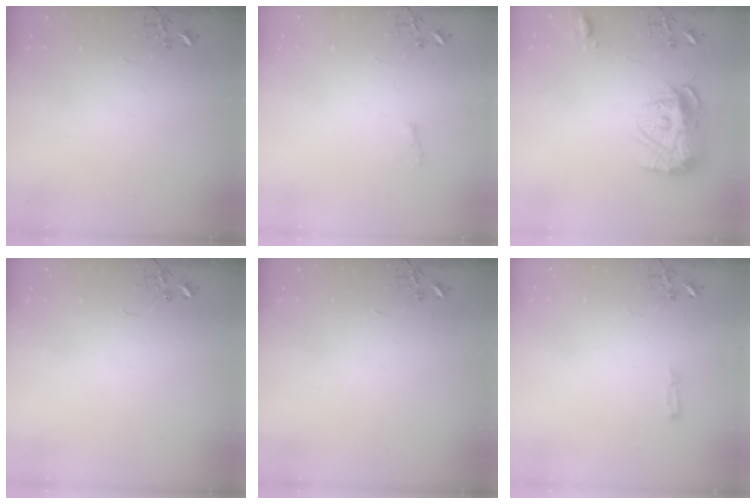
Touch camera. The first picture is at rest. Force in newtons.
{"total": 4.7, "press": 4.6, "slide": 0.6}
{"total": 14.9, "press": 14.9, "slide": 1.4}
{"total": 0.0}
{"total": 0.0}
{"total": 4.8, "press": 4.8, "slide": 0.5}